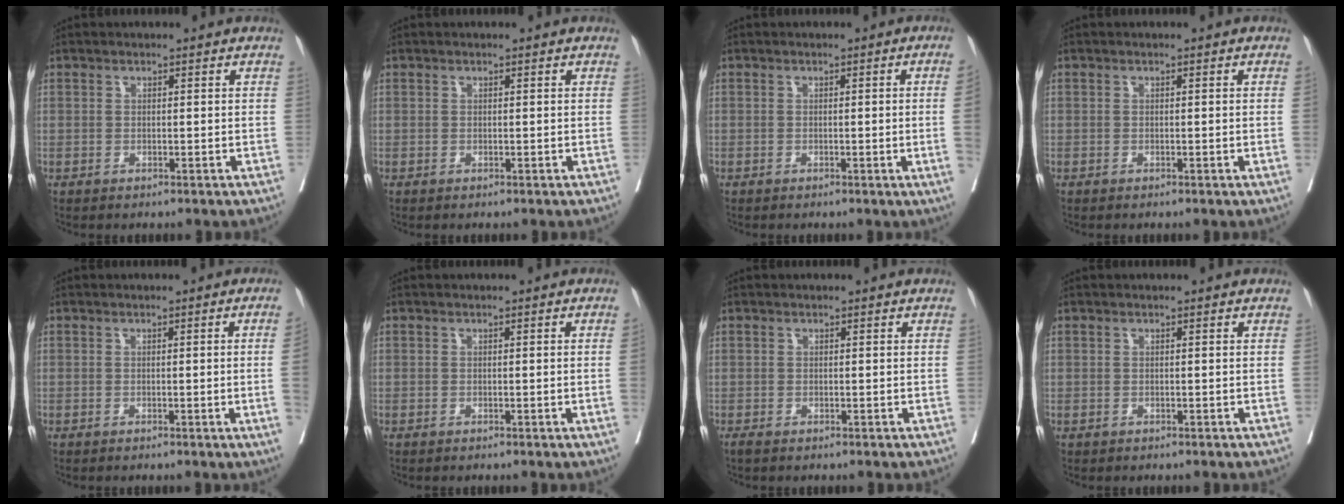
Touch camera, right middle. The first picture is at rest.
{"total": 0.0}
{"total": 3.9, "force": [-0.5, -1.6, 3.5], "torque": [-0.043, -0.007, -0.003]}
{"total": 0.6, "force": [0.0, -0.3, 0.5], "torque": [-0.003, 0.002, 0.000]}
{"total": 3.5, "force": [-0.4, -1.5, 3.1], "torque": [-0.038, -0.006, -0.002]}
{"total": 1.2, "force": [-0.2, -0.5, 1.1], "torque": [-0.012, 0.000, 0.000]}
{"total": 0.5, "force": [-0.5, 0.0, 0.3], "torque": [-0.010, -0.003, -0.011]}
{"total": 0.0}